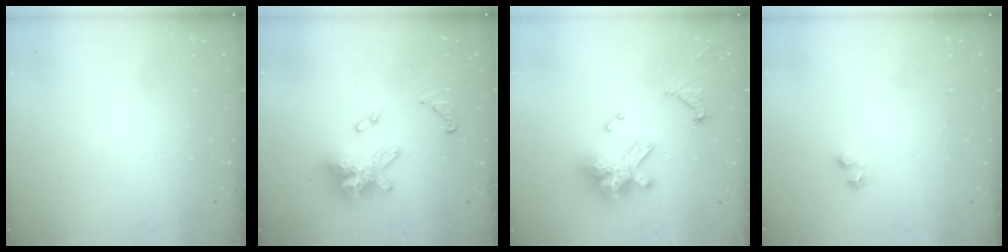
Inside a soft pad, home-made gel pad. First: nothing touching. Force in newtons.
{"total": 15.8, "press": 15.8, "slide": 1.4}
{"total": 15.5, "press": 15.4, "slide": 1.8}
{"total": 1.5, "press": 1.2, "slide": 0.8}